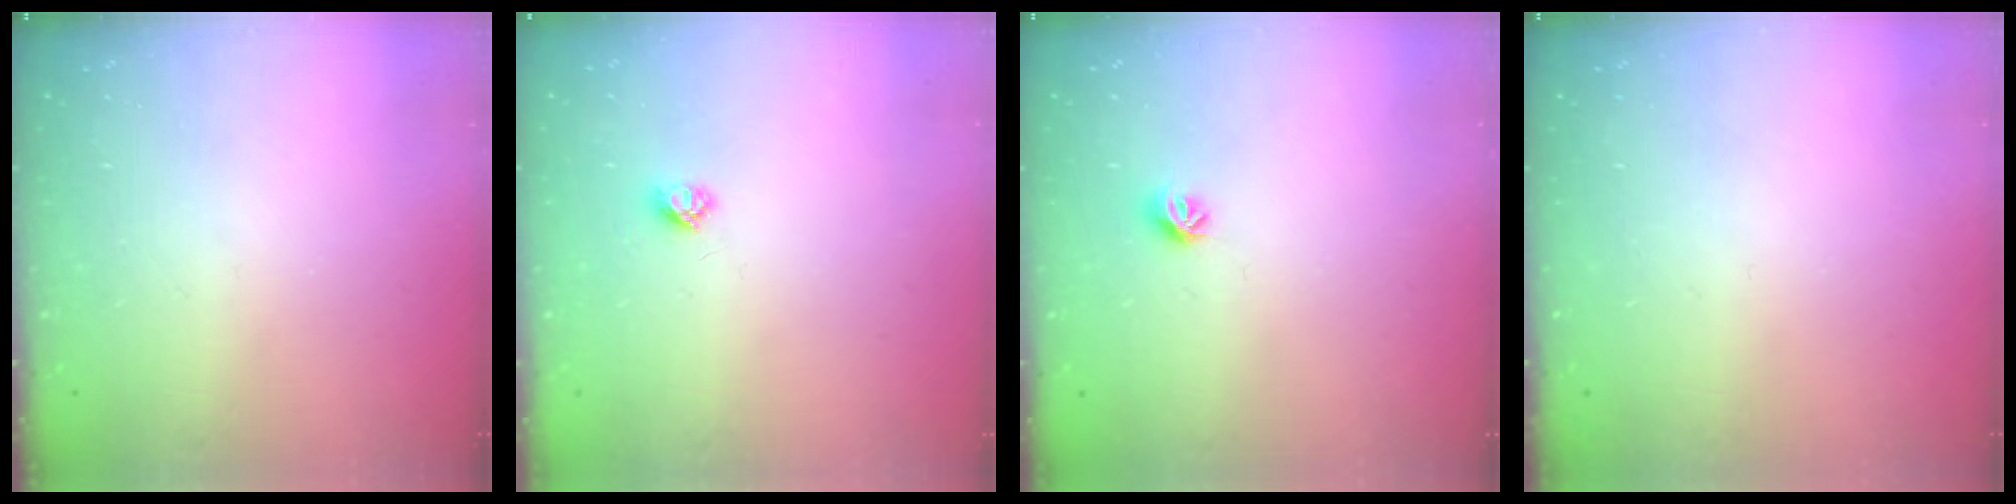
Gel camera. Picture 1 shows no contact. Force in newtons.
{"total": 3.1, "press": 3.0, "slide": 0.4}
{"total": 6.0, "press": 6.0, "slide": 0.7}
{"total": 0.0}